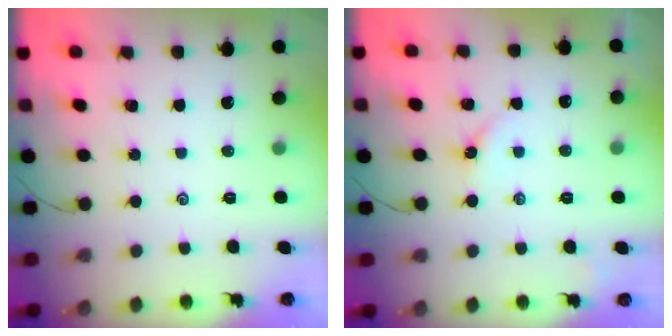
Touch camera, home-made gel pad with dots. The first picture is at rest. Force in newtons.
{"total": 2.3, "press": 2.3, "slide": 0.4}